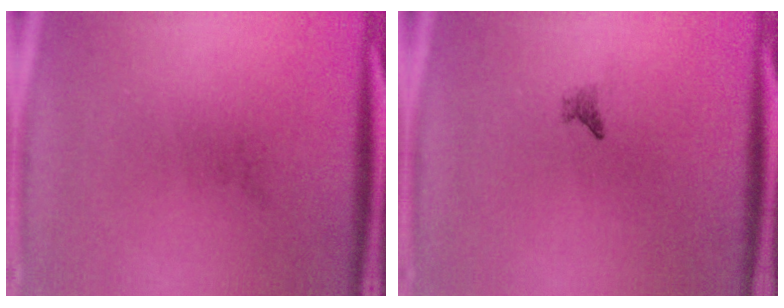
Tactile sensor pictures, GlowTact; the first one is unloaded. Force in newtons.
{"total": 0.8}